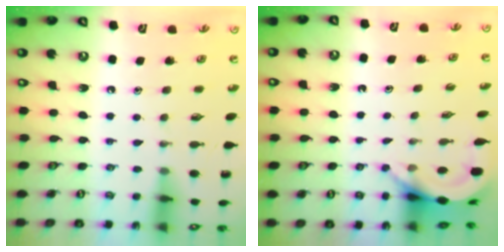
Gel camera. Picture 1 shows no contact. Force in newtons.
{"total": 5.5, "press": 5.5, "slide": 0.3}